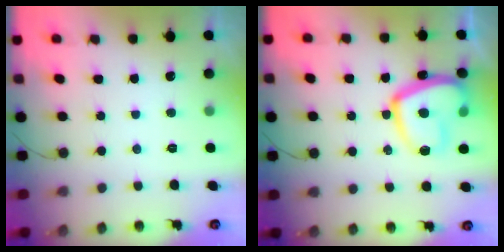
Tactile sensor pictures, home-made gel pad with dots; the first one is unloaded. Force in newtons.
{"total": 16.6, "press": 16.5, "slide": 1.6}